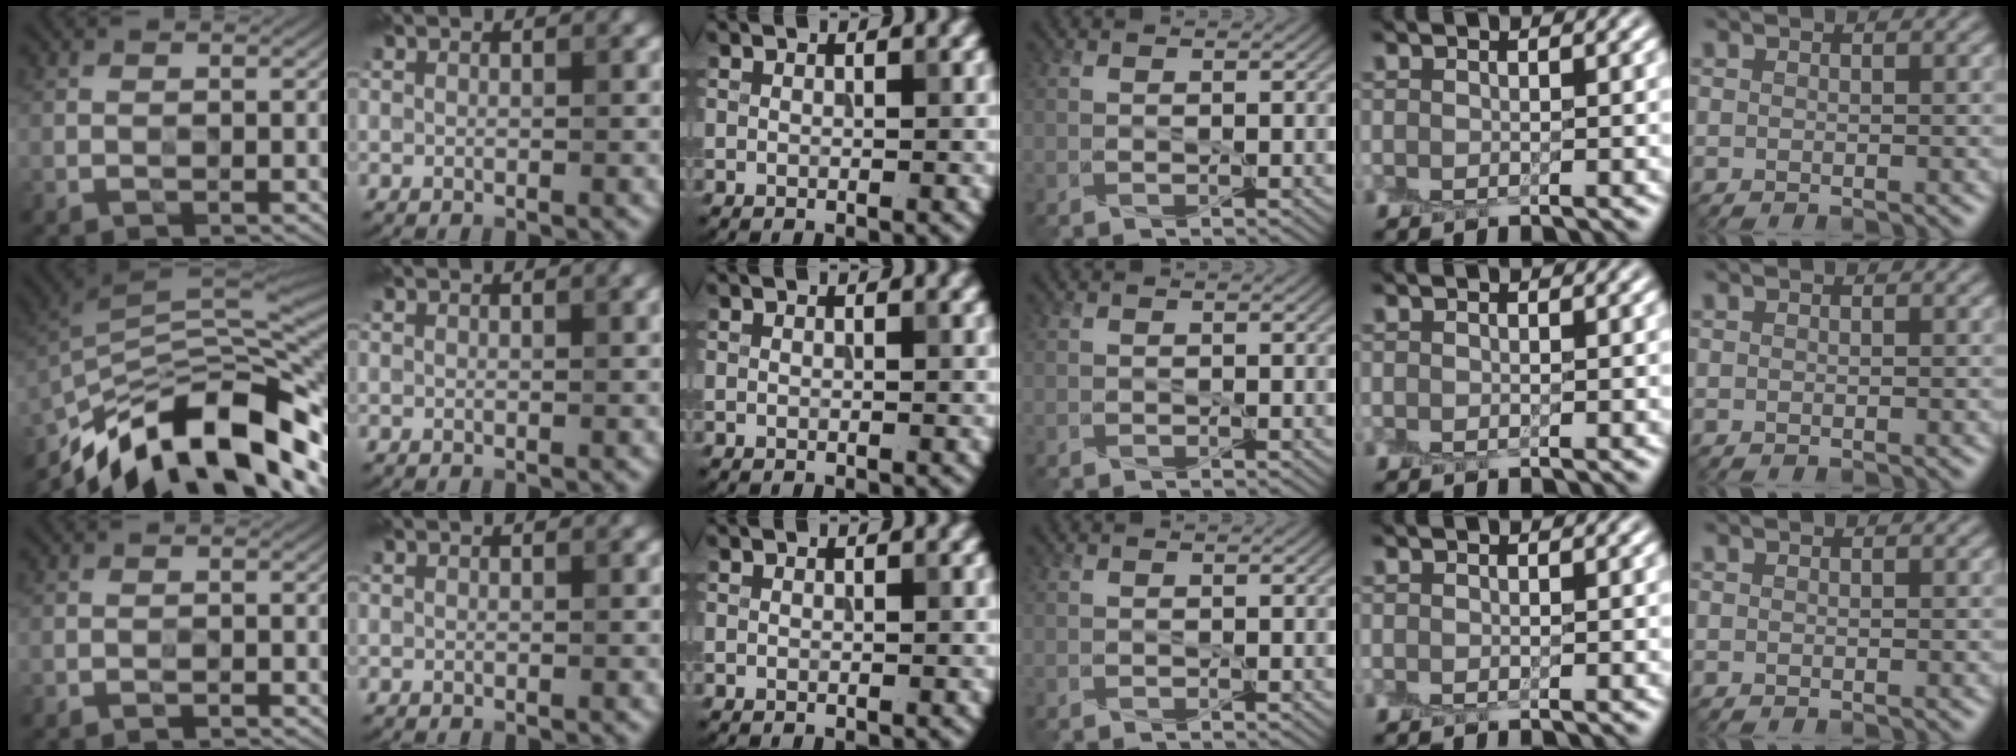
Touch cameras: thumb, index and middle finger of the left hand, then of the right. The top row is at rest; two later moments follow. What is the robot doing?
{"motion": "peel", "object": "plastic wrap"}